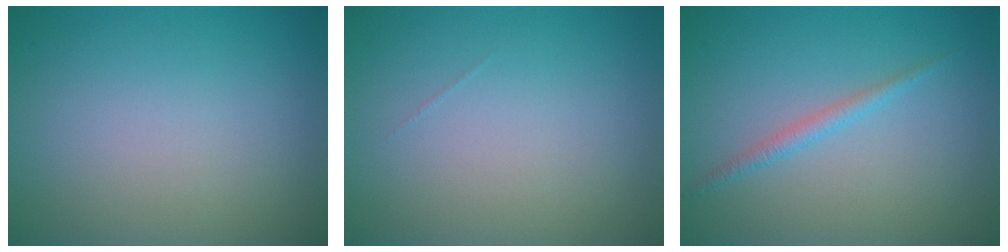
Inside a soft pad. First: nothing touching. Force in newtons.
{"total": 0.0}
{"total": 1.3, "press": 1.3, "slide": 0.1}